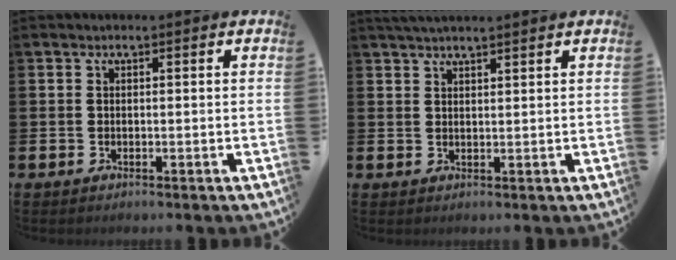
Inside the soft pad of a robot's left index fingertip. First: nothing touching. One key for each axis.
{"total": 2.5, "fx": 2.4, "fy": 0.0, "fz": 0.7, "tx": -0.018, "ty": -0.004, "tz": 0.044}